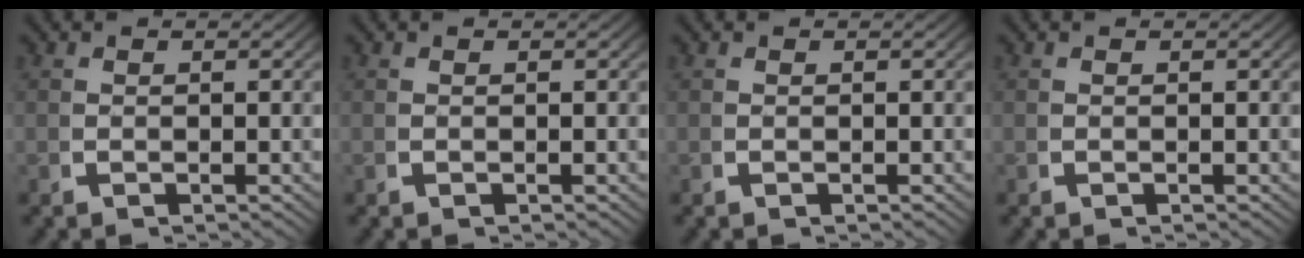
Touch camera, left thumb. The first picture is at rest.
{"total": 0.0}
{"total": 0.0}
{"total": 0.0}